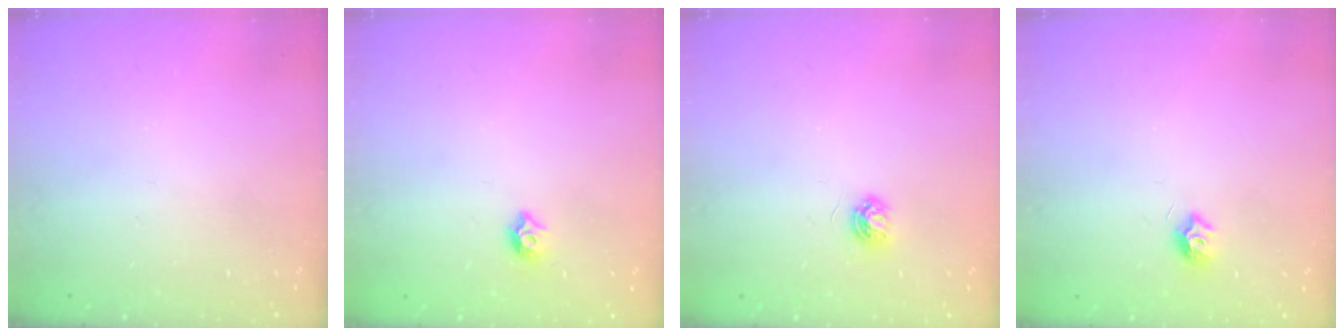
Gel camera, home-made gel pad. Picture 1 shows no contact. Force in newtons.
{"total": 5.5, "press": 5.4, "slide": 0.9}
{"total": 5.2, "press": 5.1, "slide": 0.6}
{"total": 7.4, "press": 7.4, "slide": 0.6}